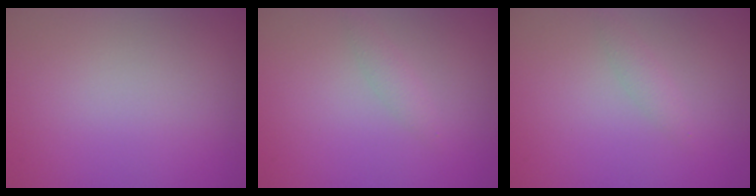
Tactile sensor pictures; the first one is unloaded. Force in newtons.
{"total": 1.2, "press": 1.2, "slide": 0.0}
{"total": 1.2, "press": 1.2, "slide": 0.0}